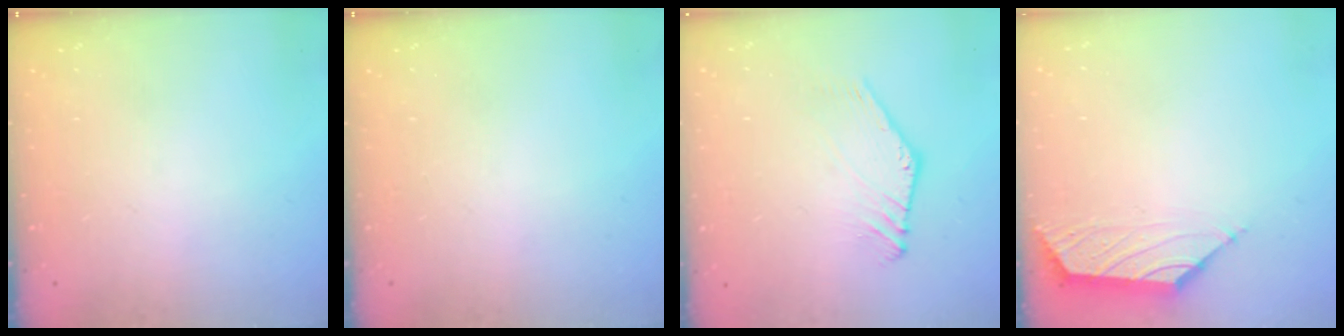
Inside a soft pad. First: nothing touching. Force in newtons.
{"total": 0.0}
{"total": 2.2, "press": 2.2, "slide": 0.1}
{"total": 0.8, "press": 0.5, "slide": 0.6}